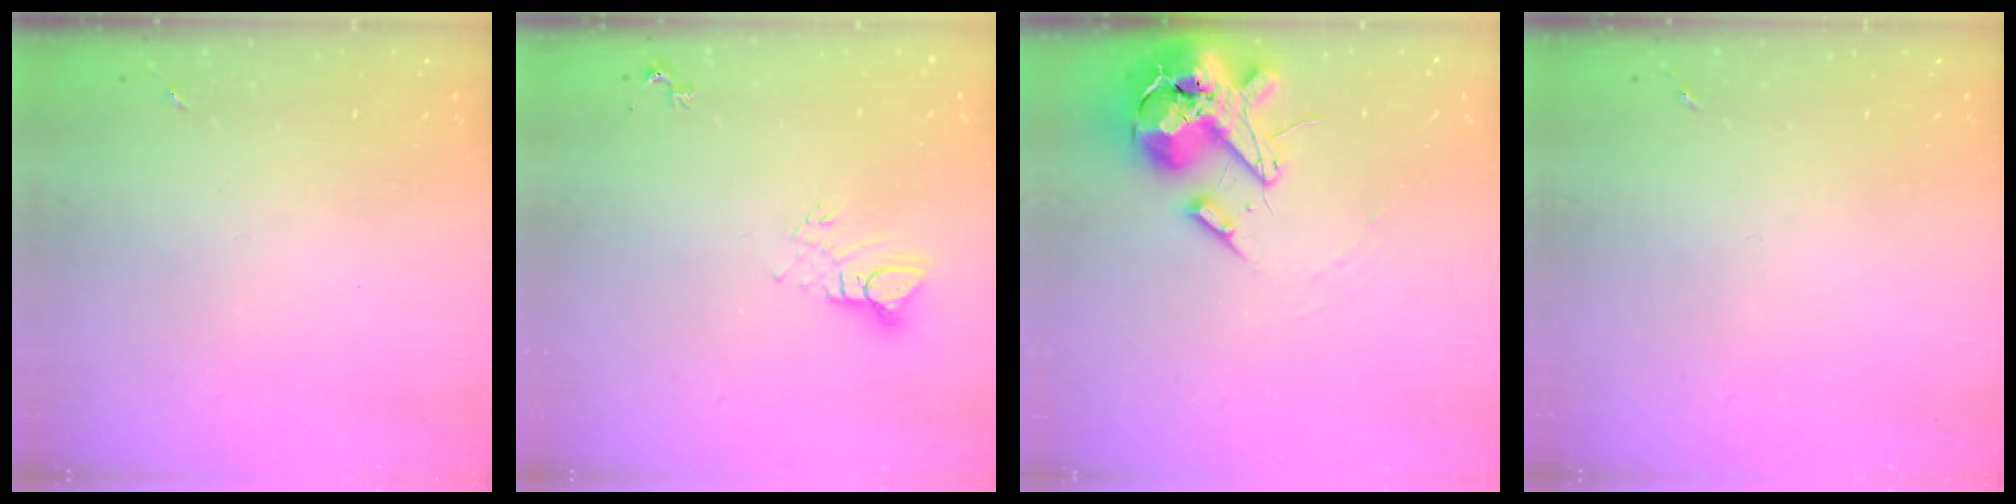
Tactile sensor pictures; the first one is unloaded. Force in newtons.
{"total": 5.7, "press": 5.7, "slide": 0.3}
{"total": 16.2, "press": 16.0, "slide": 2.7}
{"total": 0.0}